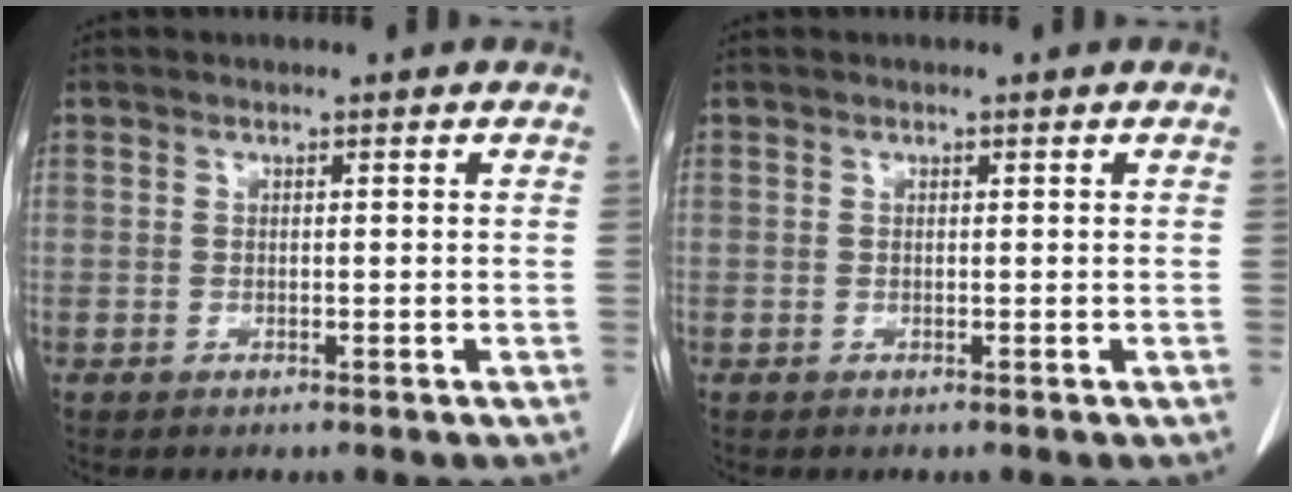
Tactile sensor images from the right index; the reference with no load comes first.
{"total": 0.0}